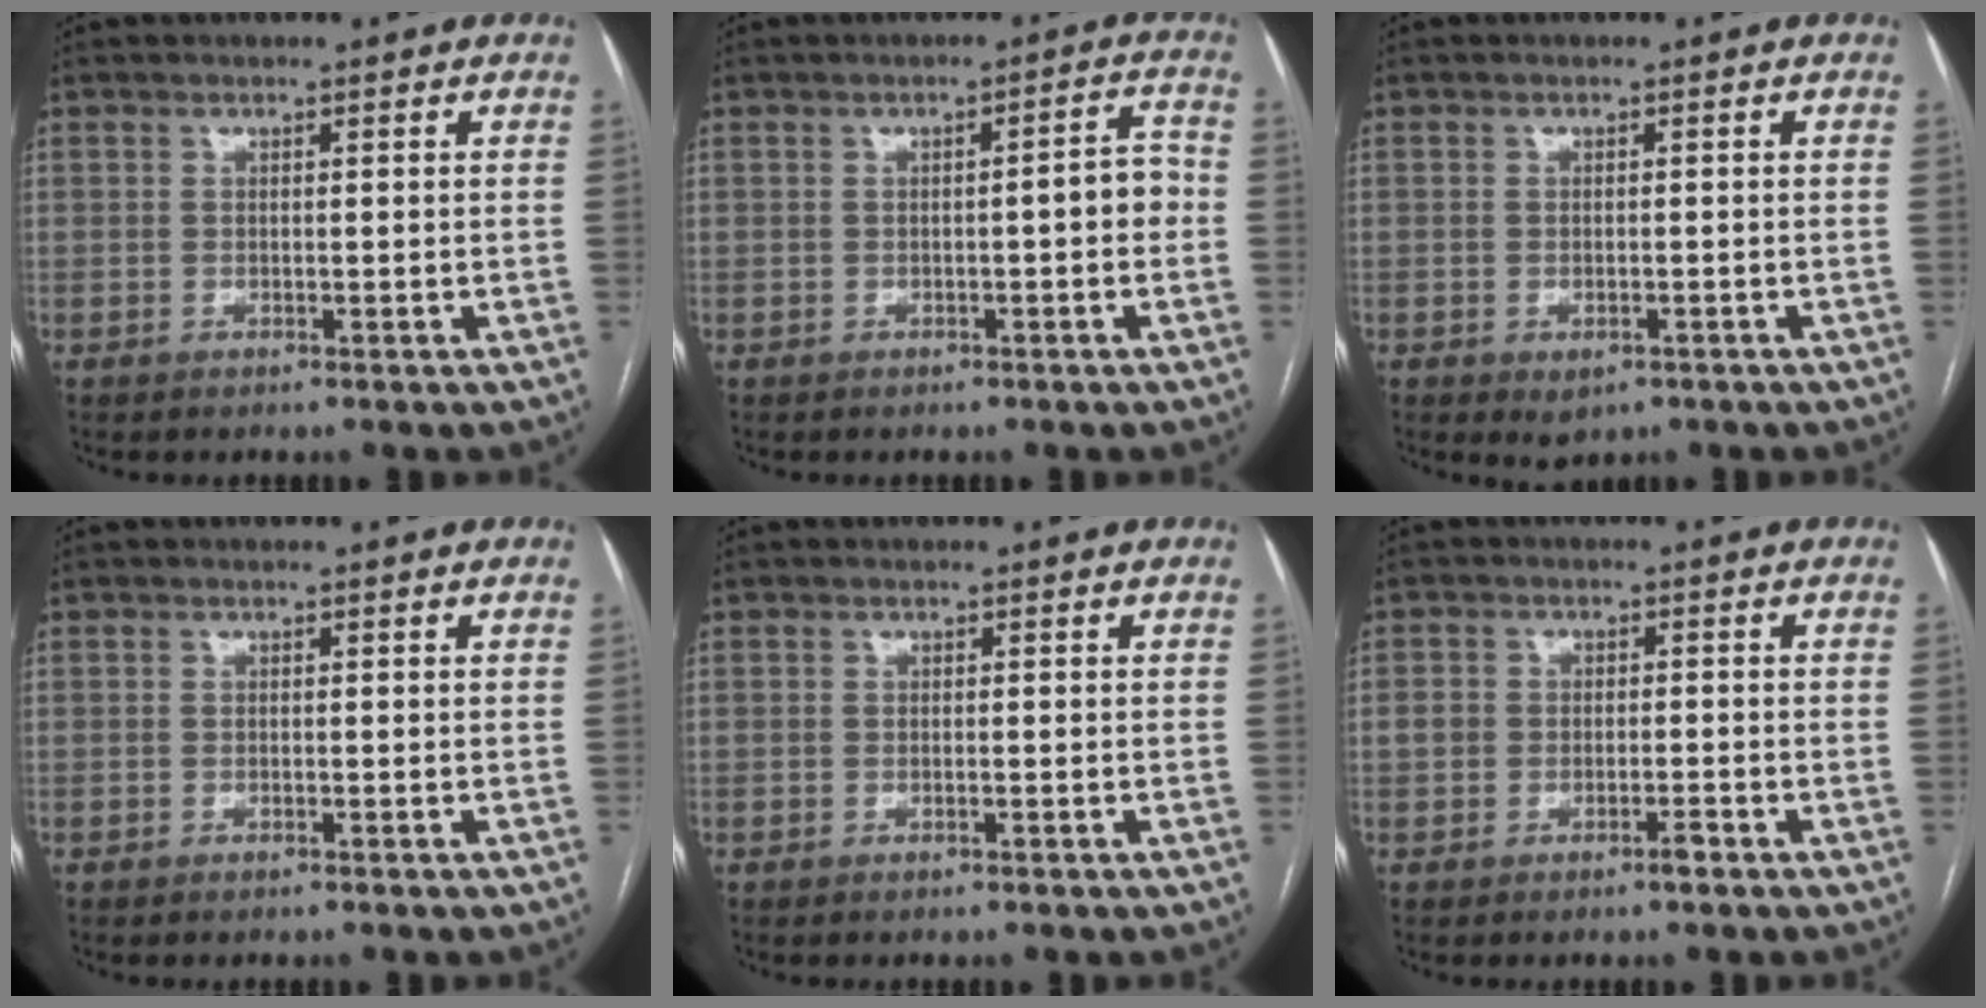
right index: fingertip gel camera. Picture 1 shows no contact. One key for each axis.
{"total": 3.7, "fx": -0.6, "fy": 0.7, "fz": 3.5, "tx": -0.041, "ty": 0.014, "tz": -0.009}
{"total": 2.3, "fx": -1.1, "fy": 1.5, "fz": 1.4, "tx": -0.017, "ty": -0.001, "tz": -0.002}
{"total": 0.0}
{"total": 0.0}
{"total": 2.9, "fx": -1.3, "fy": 1.8, "fz": 1.9, "tx": -0.030, "ty": 0.013, "tz": -0.020}